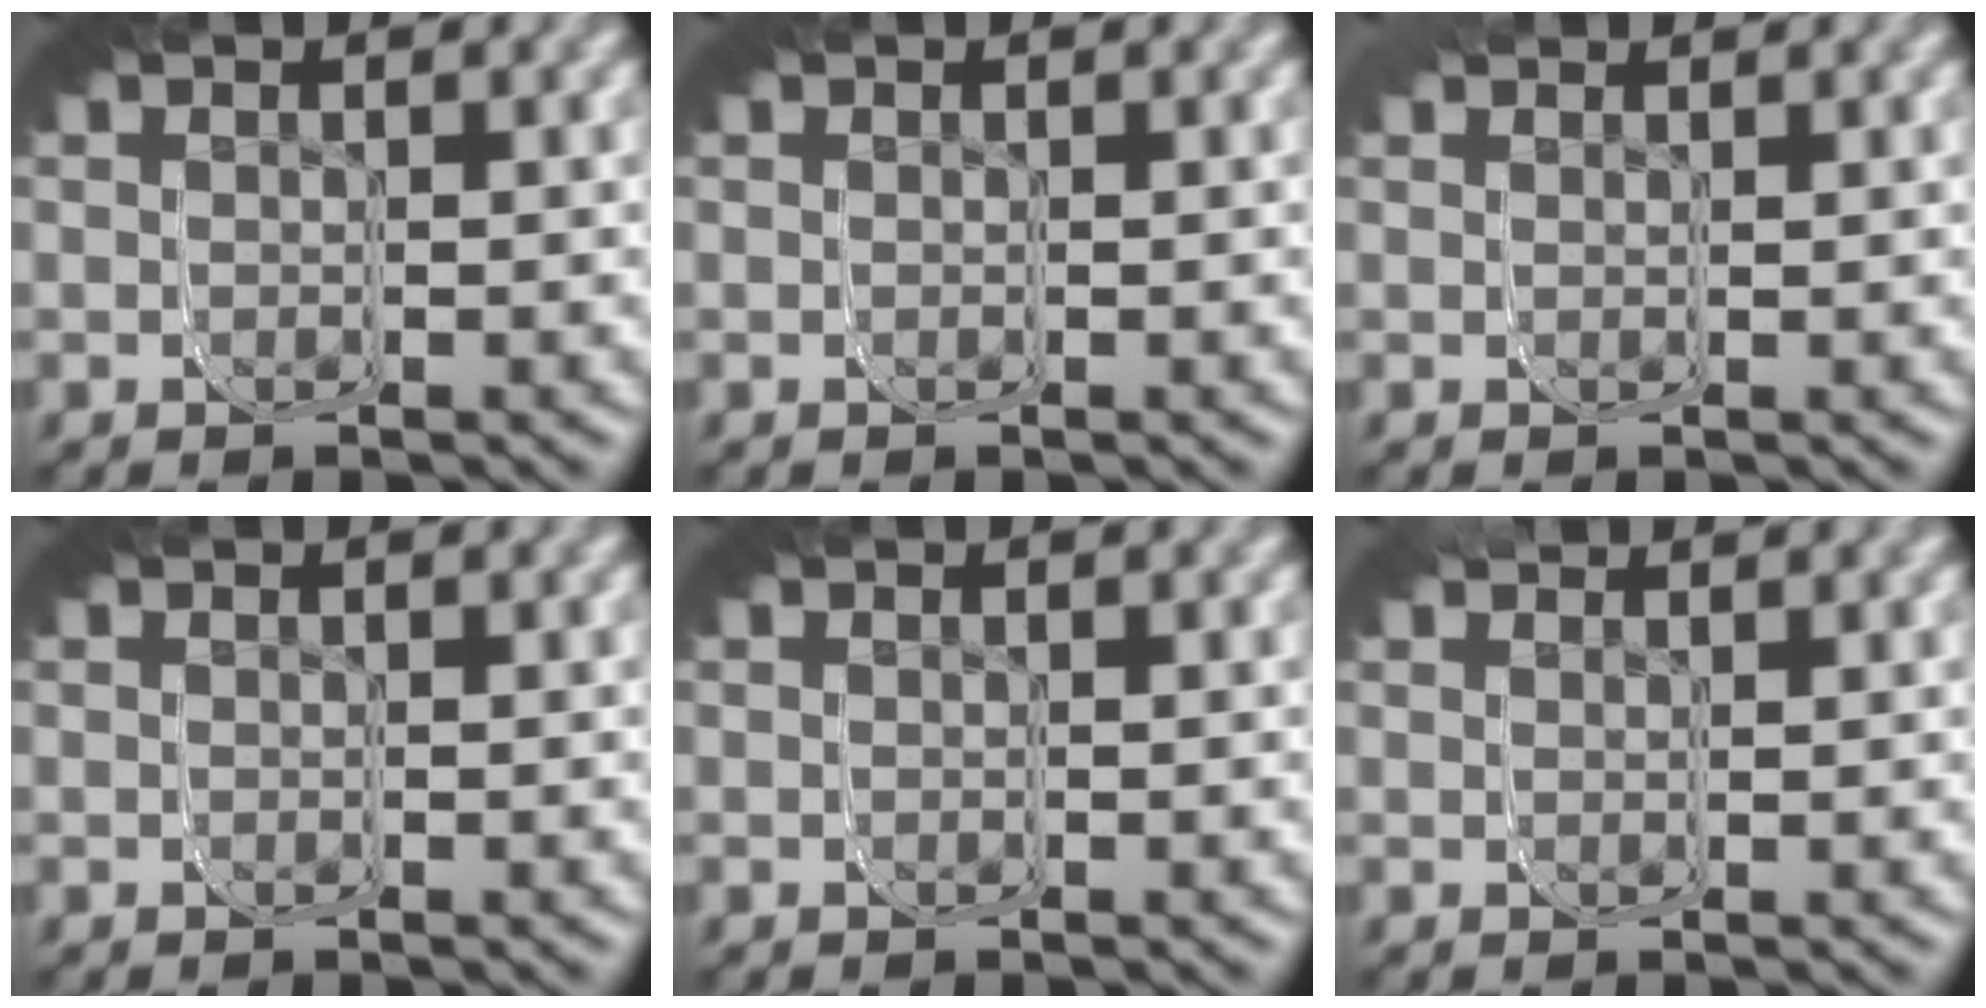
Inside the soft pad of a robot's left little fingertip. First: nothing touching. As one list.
[{"total": 0.0}, {"total": 0.6, "force": [0.4, 0.3, 0.1], "torque": [-0.011, -0.003, 0.010]}, {"total": 0.0}, {"total": 0.0}, {"total": 0.6, "force": [0.5, 0.2, 0.0], "torque": [-0.016, 0.000, 0.013]}]